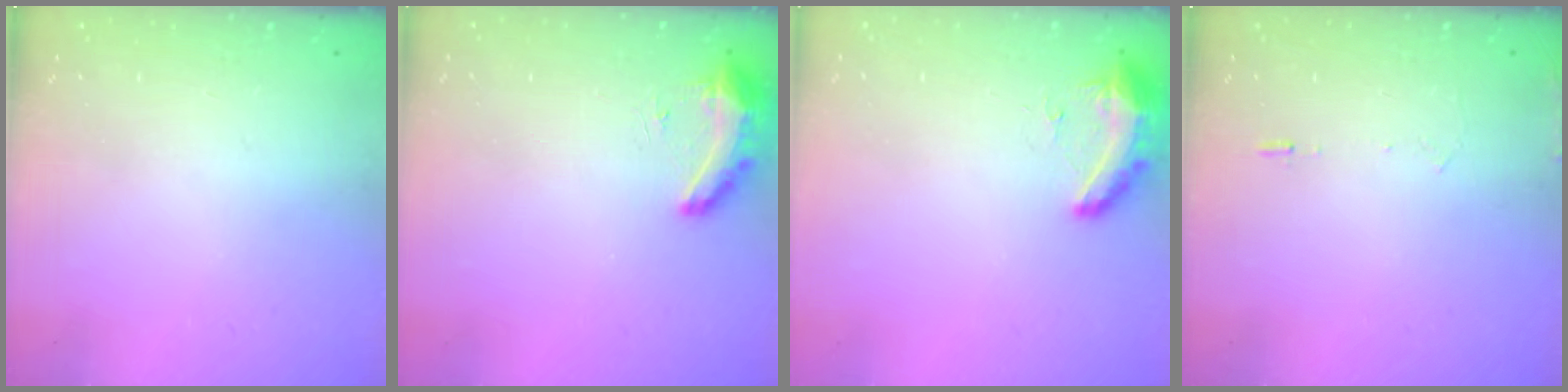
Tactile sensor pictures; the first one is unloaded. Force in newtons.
{"total": 17.3, "press": 10.6, "slide": 13.6}
{"total": 10.2, "press": 9.3, "slide": 4.2}
{"total": 6.4, "press": 6.2, "slide": 1.5}